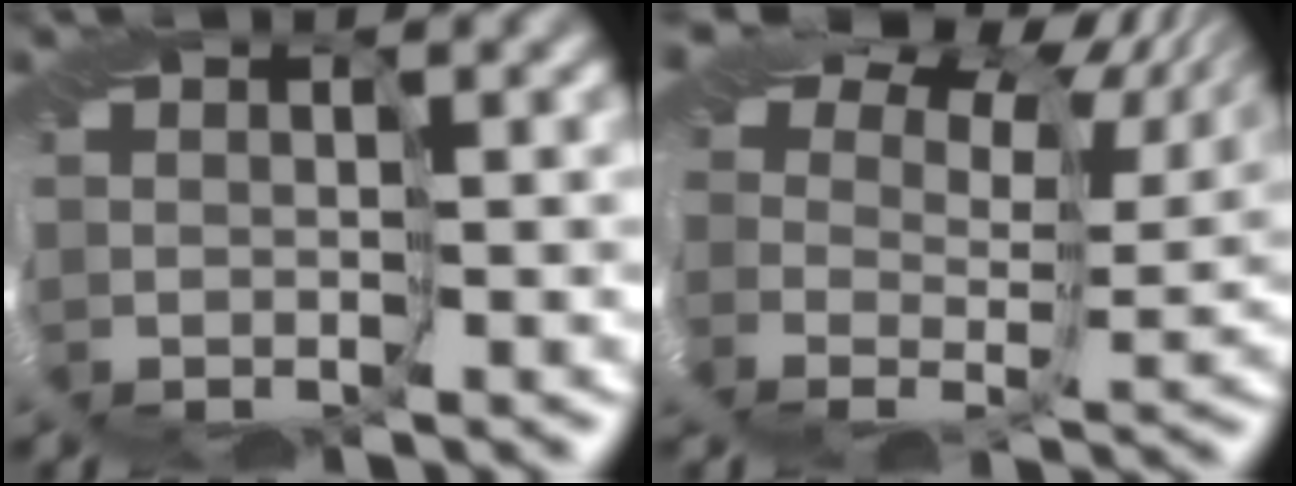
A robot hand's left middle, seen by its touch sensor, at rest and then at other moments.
{"total": 13.0, "force": [8.4, 6.9, 7.1], "torque": [-0.117, 0.035, 0.128]}